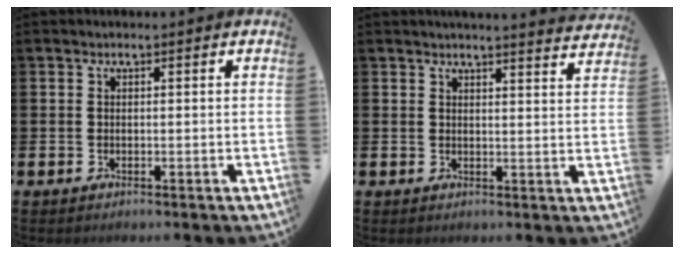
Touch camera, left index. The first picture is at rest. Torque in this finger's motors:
{"motor_torque": [0.98, -1.16, 0.32, 0.05]}